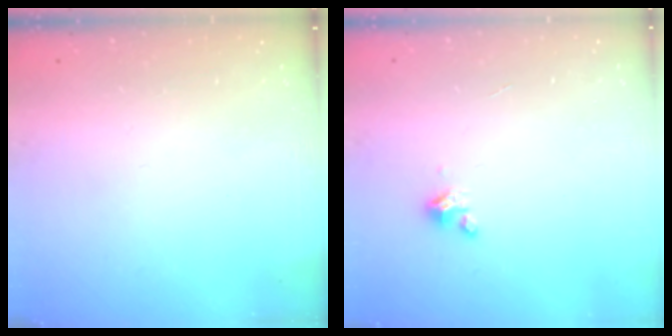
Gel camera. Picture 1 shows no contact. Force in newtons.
{"total": 2.5, "press": 2.5, "slide": 0.3}